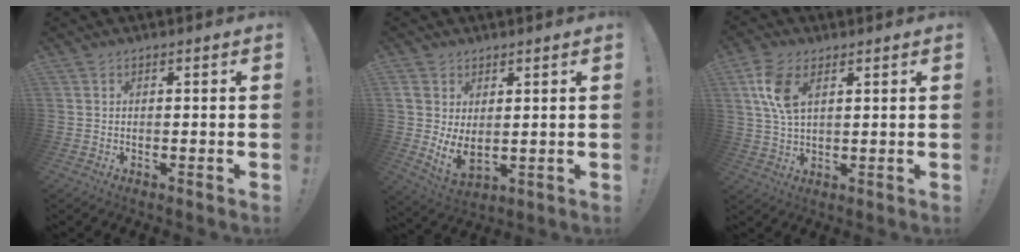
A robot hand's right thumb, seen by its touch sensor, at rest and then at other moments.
{"total": 6.7, "force": [2.3, 4.1, 4.8], "torque": [-0.072, -0.027, 0.049]}
{"total": 9.2, "force": [3.6, 4.8, 7.0], "torque": [-0.142, -0.008, 0.067]}